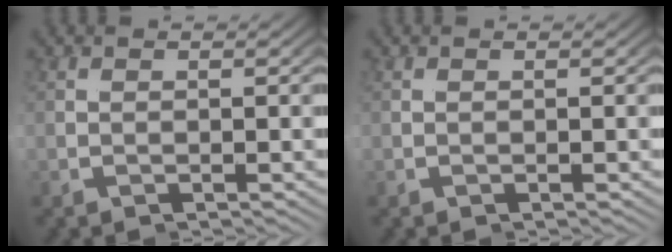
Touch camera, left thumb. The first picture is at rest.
{"total": 0.0}